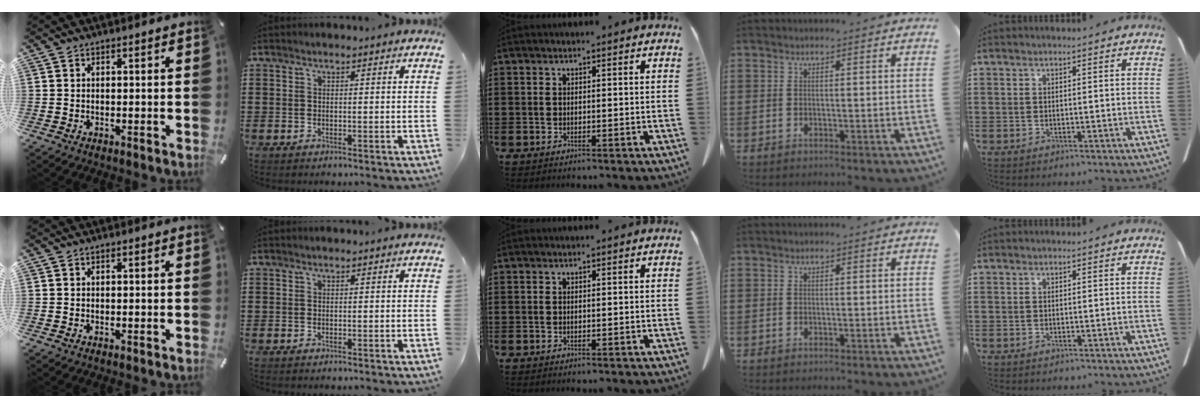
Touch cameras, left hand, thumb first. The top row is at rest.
{}